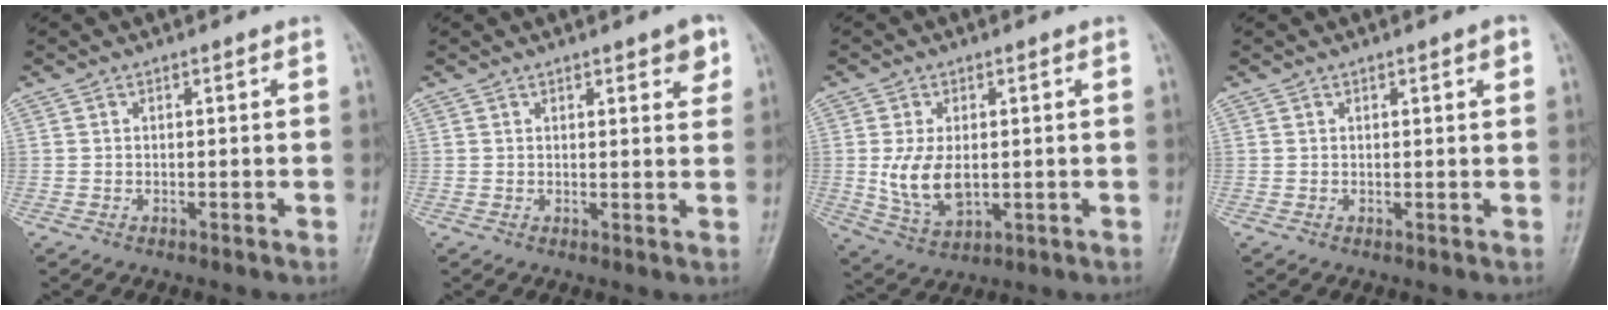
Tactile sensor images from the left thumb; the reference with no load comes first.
{"total": 4.3, "force": [2.4, 1.4, 3.3], "torque": [-0.029, -0.010, 0.027]}
{"total": 8.4, "force": [0.0, 5.0, 6.8], "torque": [-0.123, -0.008, 0.012]}
{"total": 1.8, "force": [0.9, 0.4, 1.5], "torque": [-0.018, -0.001, 0.012]}